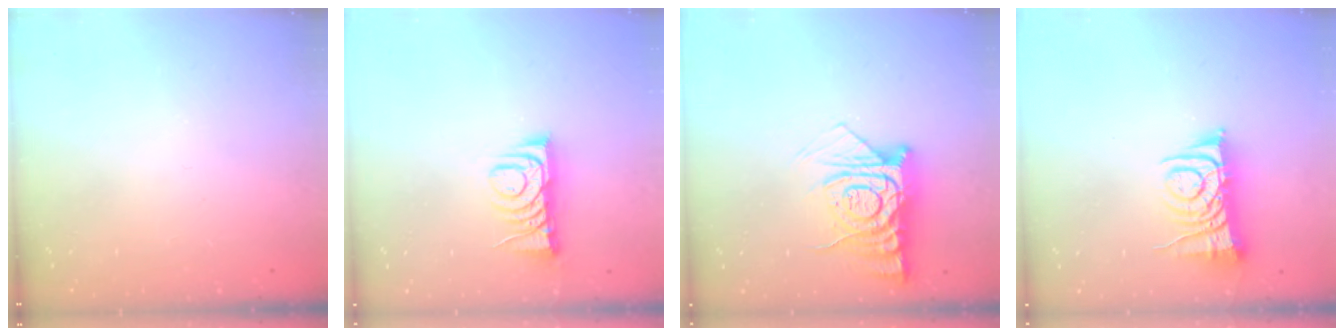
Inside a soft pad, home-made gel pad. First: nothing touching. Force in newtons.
{"total": 7.4, "press": 7.4, "slide": 0.1}
{"total": 12.8, "press": 12.8, "slide": 1.0}
{"total": 8.6, "press": 8.5, "slide": 1.0}